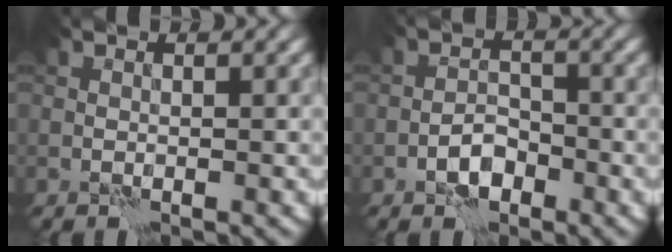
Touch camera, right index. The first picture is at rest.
{"total": 2.6, "force": [-1.6, 1.4, 1.4], "torque": [-0.020, 0.009, -0.031]}